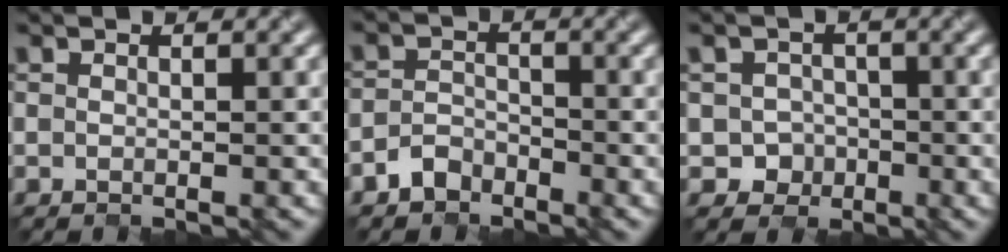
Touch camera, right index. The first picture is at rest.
{"total": 2.1, "force": [-1.8, 1.1, 0.3], "torque": [-0.002, 0.006, -0.039]}
{"total": 2.4, "force": [-0.7, 2.3, 0.3], "torque": [0.006, -0.002, -0.014]}